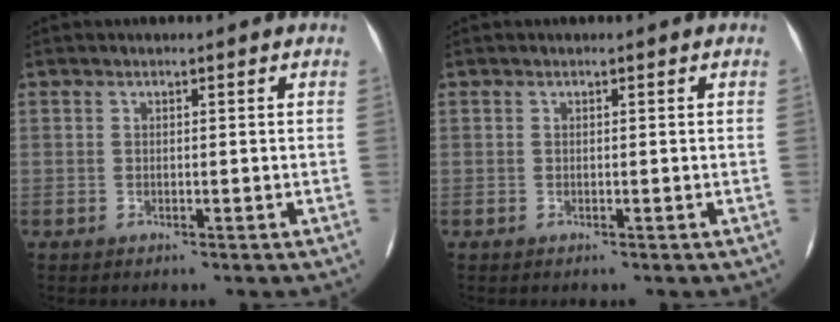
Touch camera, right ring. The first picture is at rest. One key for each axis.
{"total": 0.0}